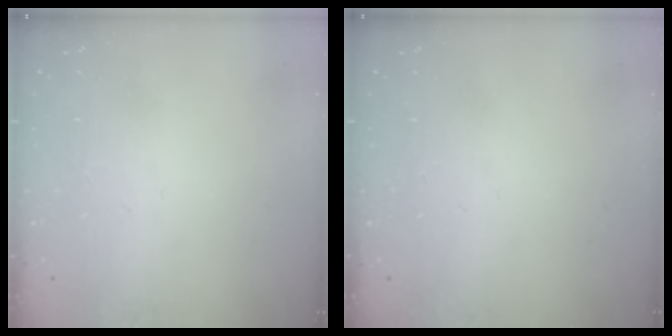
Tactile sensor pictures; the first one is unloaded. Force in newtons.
{"total": 0.0}